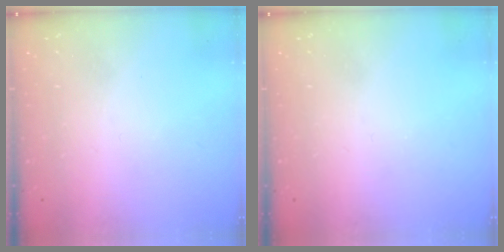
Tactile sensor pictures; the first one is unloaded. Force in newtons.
{"total": 0.0}